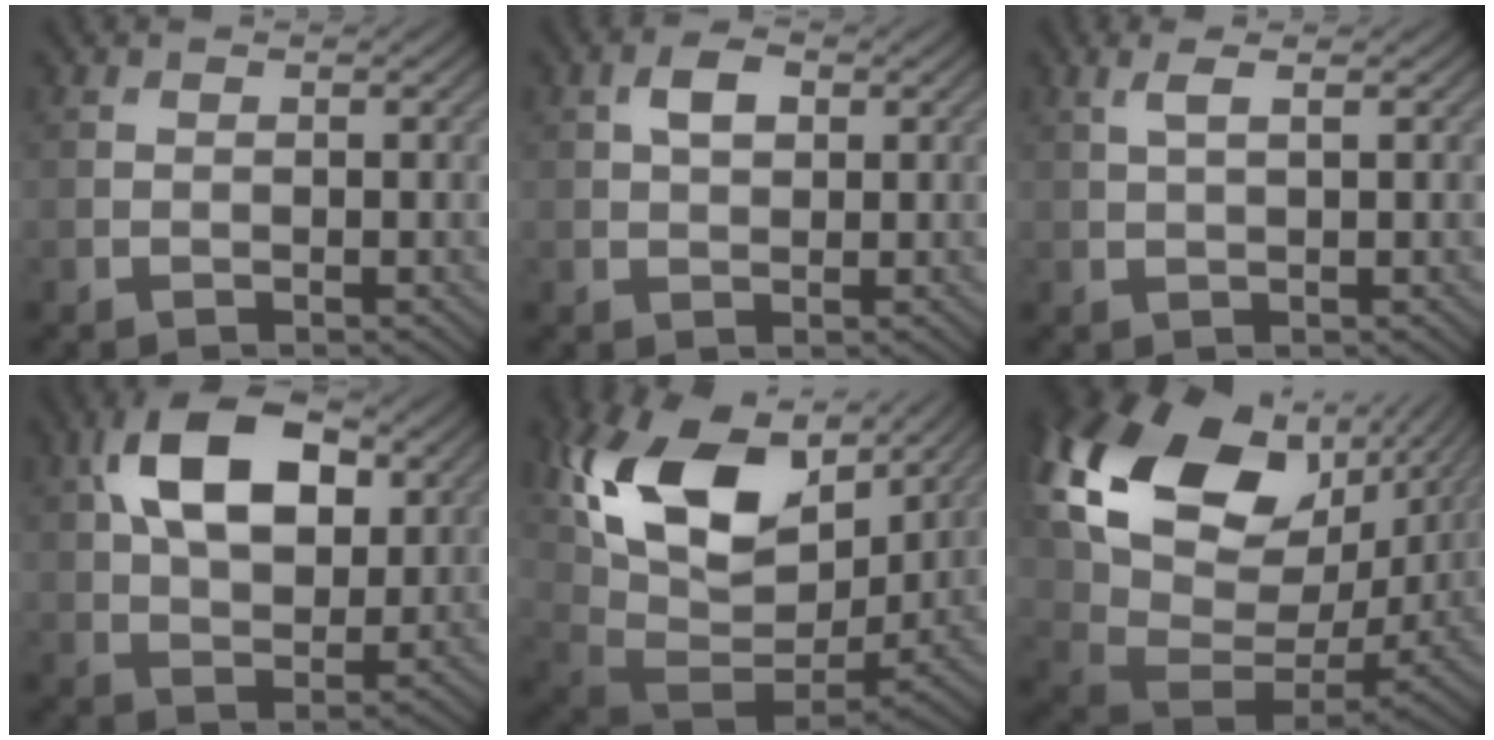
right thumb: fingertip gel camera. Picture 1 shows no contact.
{"total": 3.2, "force": [1.1, 1.9, 2.4], "torque": [-0.048, 0.006, 0.016]}
{"total": 2.1, "force": [0.9, 0.3, 1.8], "torque": [-0.041, 0.005, 0.020]}
{"total": 13.4, "force": [4.3, 7.9, 10.0], "torque": [-0.193, 0.019, 0.072]}
{"total": 18.9, "force": [7.8, 11.4, 12.9], "torque": [-0.284, 0.026, 0.150]}
{"total": 19.8, "force": [8.3, 12.3, 13.1], "torque": [-0.301, 0.018, 0.165]}